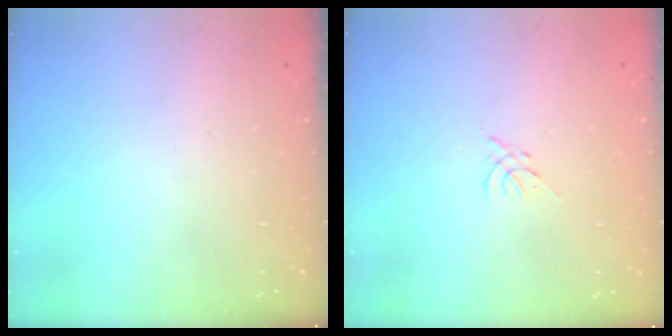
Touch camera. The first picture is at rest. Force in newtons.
{"total": 0.0}